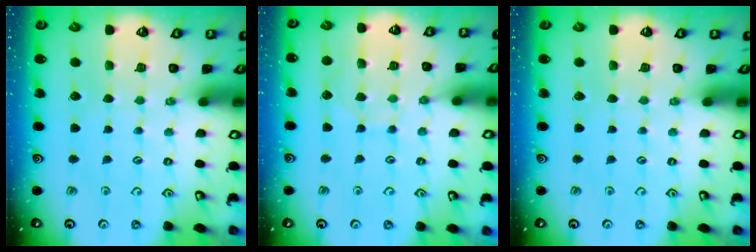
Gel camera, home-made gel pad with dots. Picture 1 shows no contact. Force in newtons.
{"total": 7.0, "press": 7.0, "slide": 0.5}
{"total": 0.0}